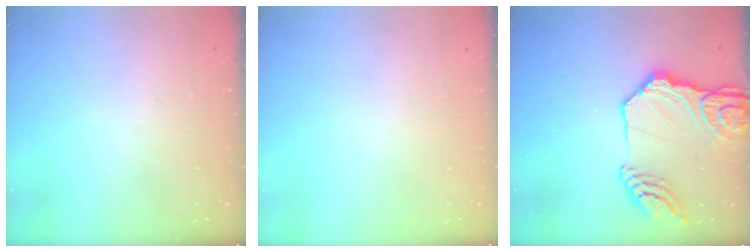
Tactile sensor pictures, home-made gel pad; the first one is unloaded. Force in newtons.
{"total": 0.0}
{"total": 19.1, "press": 19.0, "slide": 1.3}